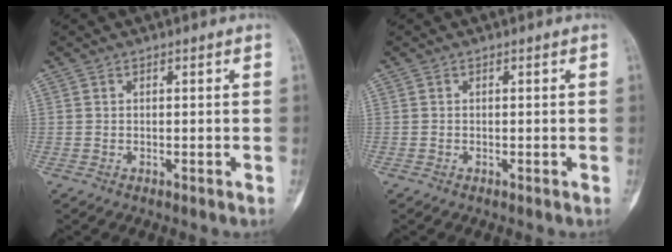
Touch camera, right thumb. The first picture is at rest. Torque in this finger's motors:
{"motor_torque": [0.16, 0.16, 0.05, 0.00, 0.01]}